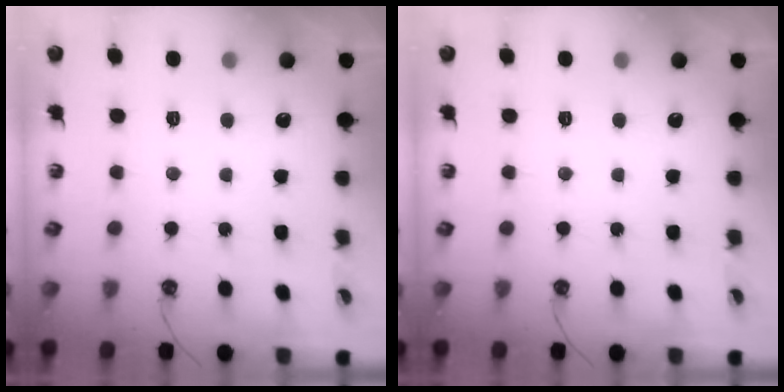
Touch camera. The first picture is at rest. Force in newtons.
{"total": 0.0}